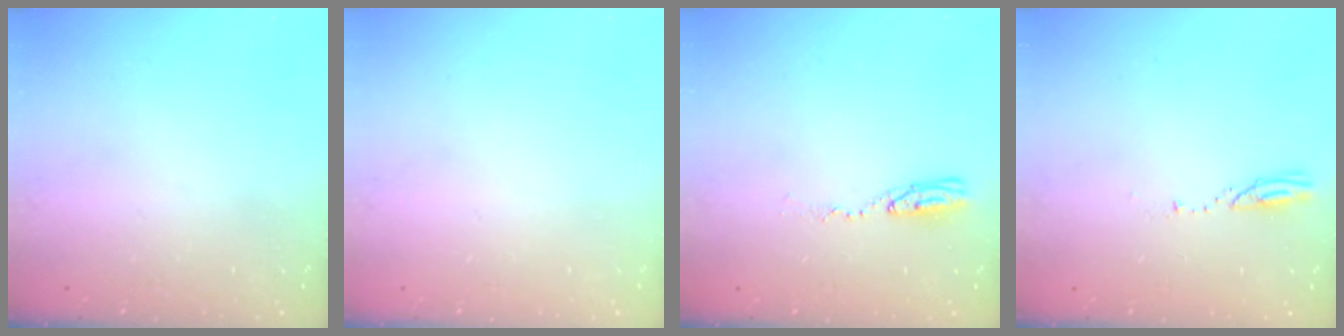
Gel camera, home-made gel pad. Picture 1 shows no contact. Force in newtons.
{"total": 0.0}
{"total": 4.8, "press": 4.7, "slide": 0.4}
{"total": 3.3, "press": 3.3, "slide": 0.3}